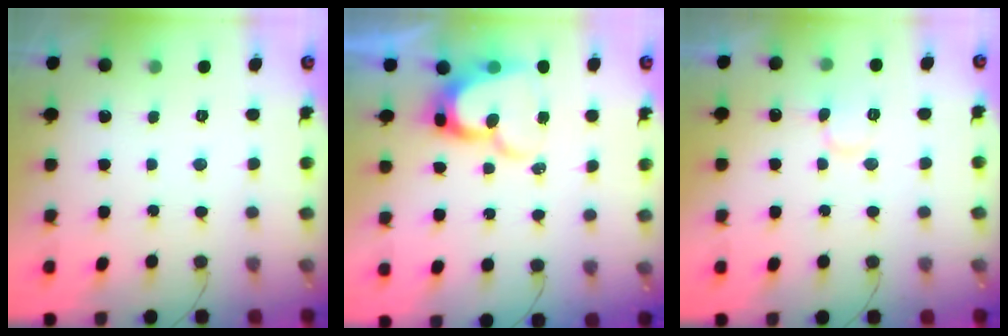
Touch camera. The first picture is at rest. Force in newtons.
{"total": 12.6, "press": 12.5, "slide": 1.4}
{"total": 8.2, "press": 8.1, "slide": 1.4}